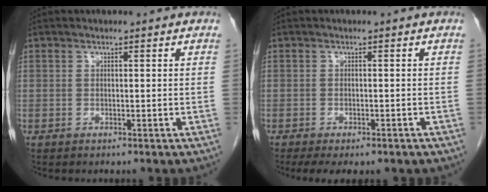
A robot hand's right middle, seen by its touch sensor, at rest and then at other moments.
{"total": 7.3, "force": [-5.4, 2.8, 4.0], "torque": [-0.050, -0.005, -0.067]}